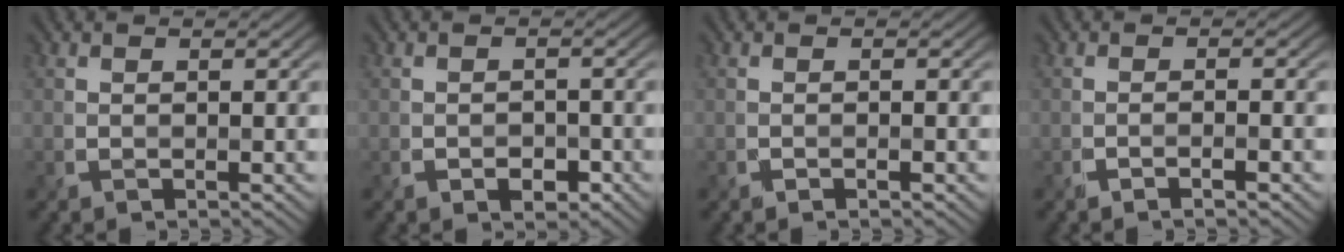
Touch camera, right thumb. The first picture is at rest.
{"total": 2.1, "force": [-1.1, 1.4, 1.1], "torque": [-0.020, -0.008, -0.016]}
{"total": 0.7, "force": [-0.3, 0.1, 0.6], "torque": [-0.007, -0.002, -0.008]}
{"total": 1.6, "force": [-0.7, 0.4, 1.4], "torque": [-0.016, 0.005, -0.020]}